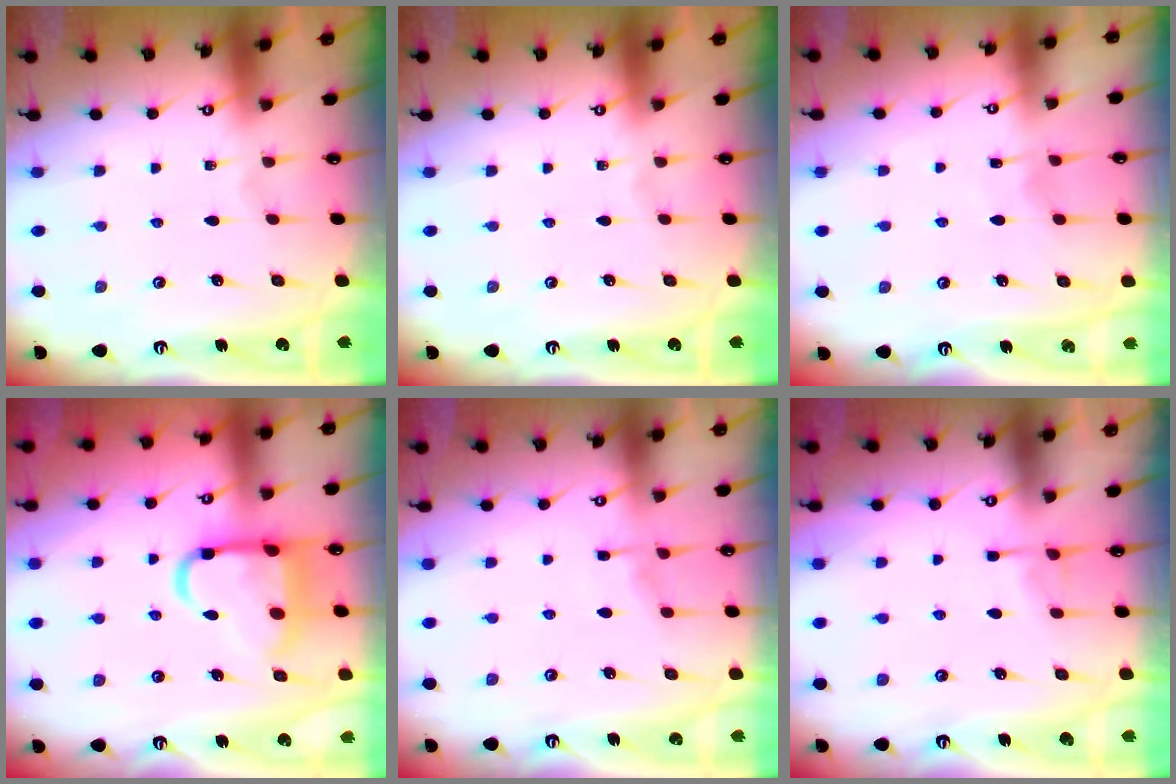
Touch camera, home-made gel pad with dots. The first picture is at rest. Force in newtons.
{"total": 0.0}
{"total": 3.6, "press": 3.6, "slide": 0.5}
{"total": 14.0, "press": 13.9, "slide": 1.6}
{"total": 3.0, "press": 3.0, "slide": 0.5}
{"total": 4.2, "press": 4.1, "slide": 0.7}